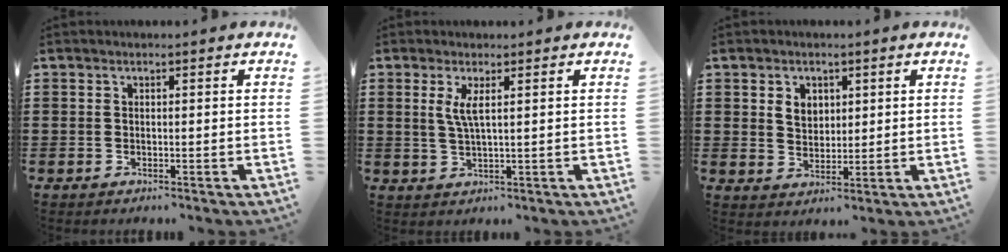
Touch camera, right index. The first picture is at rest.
{"total": 3.0, "force": [1.0, 0.2, 2.8], "torque": [-0.060, -0.001, 0.016]}
{"total": 3.2, "force": [1.3, 2.5, 1.5], "torque": [-0.038, 0.010, 0.023]}